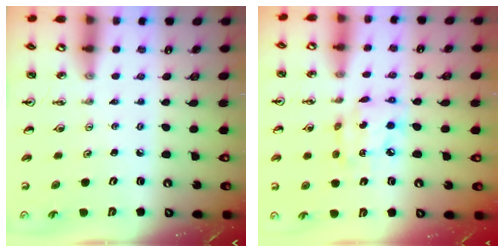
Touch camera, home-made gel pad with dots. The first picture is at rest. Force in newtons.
{"total": 9.0, "press": 9.0, "slide": 0.6}